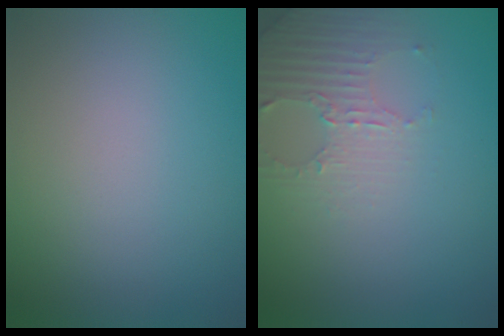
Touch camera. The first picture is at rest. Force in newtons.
{"total": 3.0, "press": 2.9, "slide": 0.7}